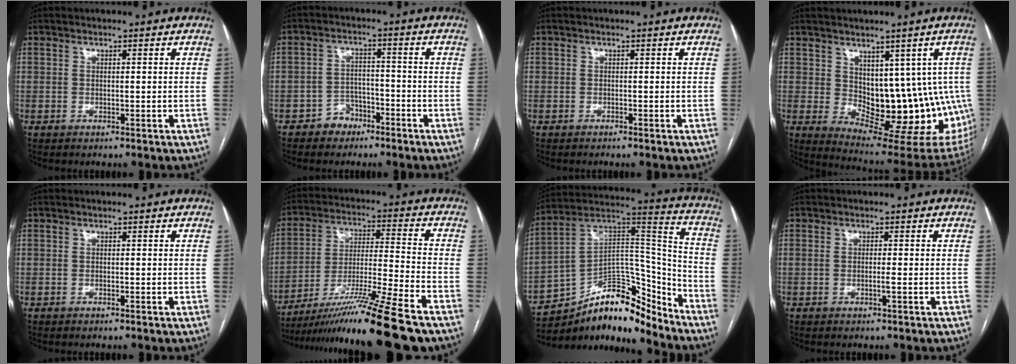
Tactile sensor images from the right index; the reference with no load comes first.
{"total": 4.4, "force": [-3.0, 3.1, 0.8], "torque": [-0.005, 0.015, -0.048]}
{"total": 0.0}
{"total": 17.2, "force": [-1.0, 8.8, 14.8], "torque": [-0.139, -0.001, 0.010]}
{"total": 0.0}
{"total": 18.8, "force": [-14.9, -1.8, 11.4], "torque": [-0.193, -0.029, -0.255]}
{"total": 19.4, "force": [-15.4, 6.7, 9.6], "torque": [-0.161, 0.062, -0.257]}
{"total": 1.0, "force": [-0.3, 0.0, 0.9], "torque": [-0.019, 0.001, -0.006]}